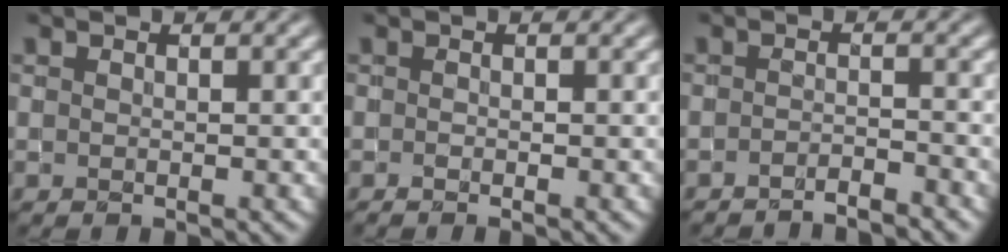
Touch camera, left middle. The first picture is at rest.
{"total": 0.6, "force": [-0.4, 0.1, 0.5], "torque": [-0.011, -0.002, -0.007]}
{"total": 2.6, "force": [-2.4, 0.2, 0.8], "torque": [-0.005, -0.001, -0.041]}